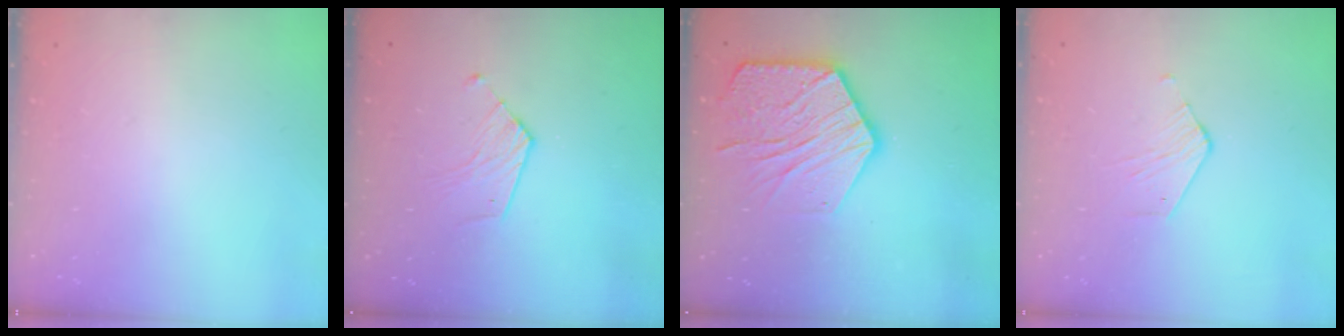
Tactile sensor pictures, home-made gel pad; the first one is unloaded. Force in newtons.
{"total": 6.4, "press": 6.4, "slide": 0.5}
{"total": 17.4, "press": 17.4, "slide": 1.3}
{"total": 2.8, "press": 2.8, "slide": 0.2}